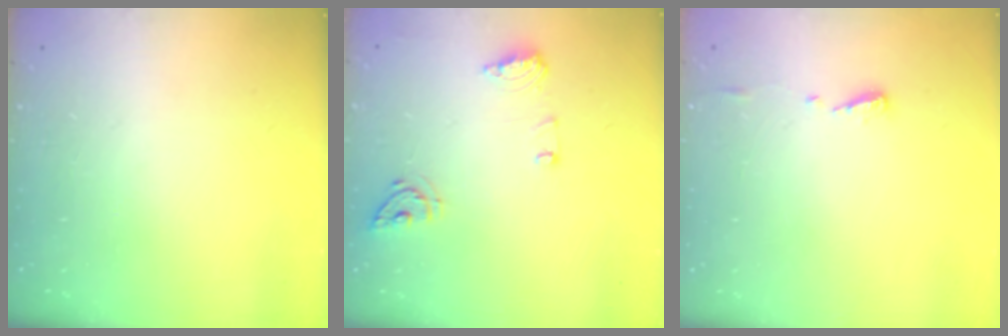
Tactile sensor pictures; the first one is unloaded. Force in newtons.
{"total": 9.2, "press": 9.0, "slide": 2.1}
{"total": 4.9, "press": 4.9, "slide": 0.6}